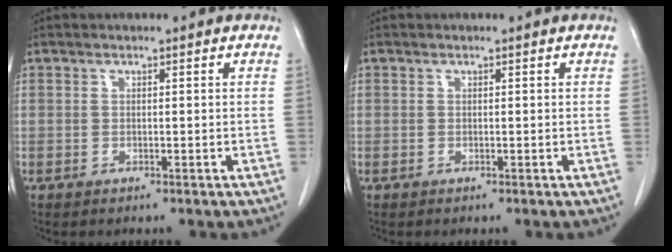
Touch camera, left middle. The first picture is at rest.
{"total": 0.0}